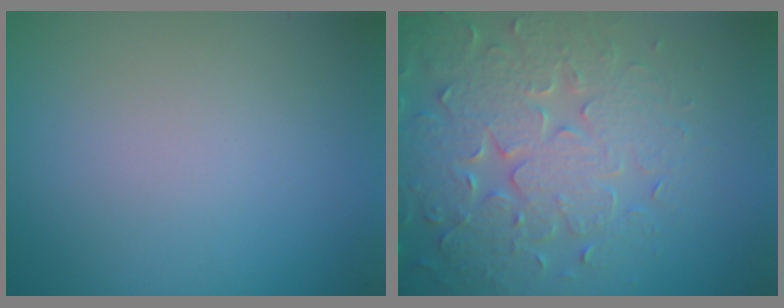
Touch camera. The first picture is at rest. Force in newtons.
{"total": 7.1, "press": 5.8, "slide": 4.1}